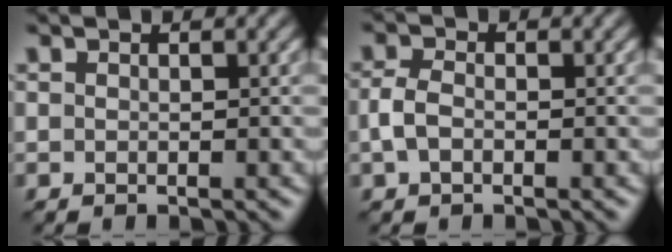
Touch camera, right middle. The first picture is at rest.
{"total": 2.0, "force": [-0.5, 1.3, 1.5], "torque": [-0.037, 0.006, -0.013]}